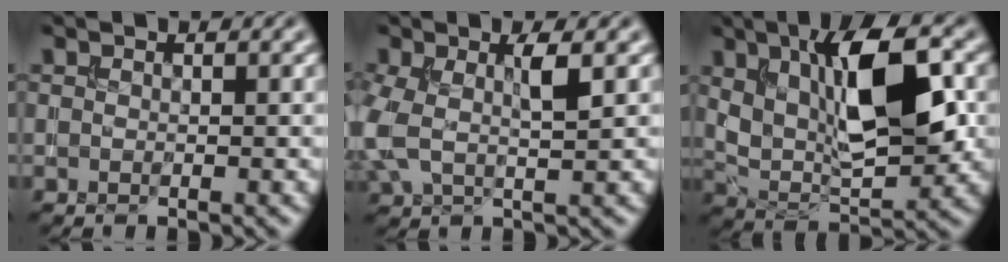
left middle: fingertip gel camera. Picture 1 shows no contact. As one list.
[{"total": 4.0, "force": [0.5, 1.6, 3.6], "torque": [-0.089, 0.001, 0.007]}, {"total": 10.0, "force": [2.4, 4.0, 8.9], "torque": [-0.155, -0.001, 0.040]}]